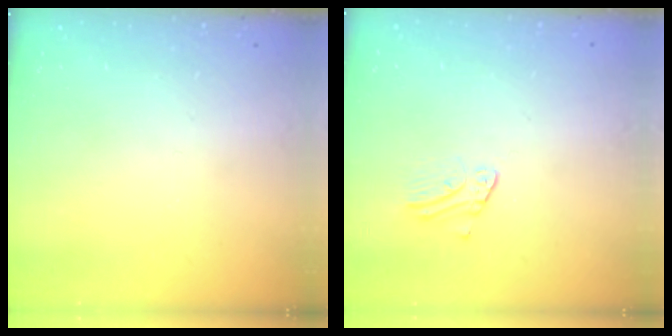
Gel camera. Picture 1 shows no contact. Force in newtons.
{"total": 2.7, "press": 2.7, "slide": 0.3}